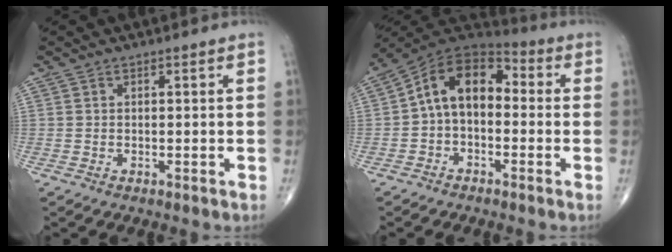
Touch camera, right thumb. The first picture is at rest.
{"total": 12.0, "force": [-0.2, 7.9, 9.0], "torque": [-0.123, 0.044, -0.021]}